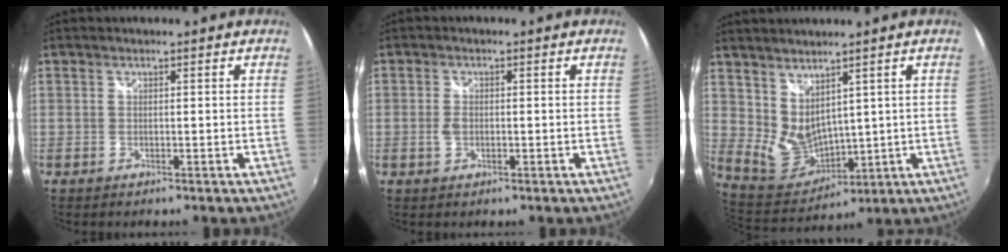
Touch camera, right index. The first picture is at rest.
{"total": 2.3, "force": [-0.5, 1.5, 1.6], "torque": [-0.032, 0.001, -0.011]}
{"total": 9.1, "force": [4.3, 5.9, 5.4], "torque": [-0.104, -0.010, 0.109]}